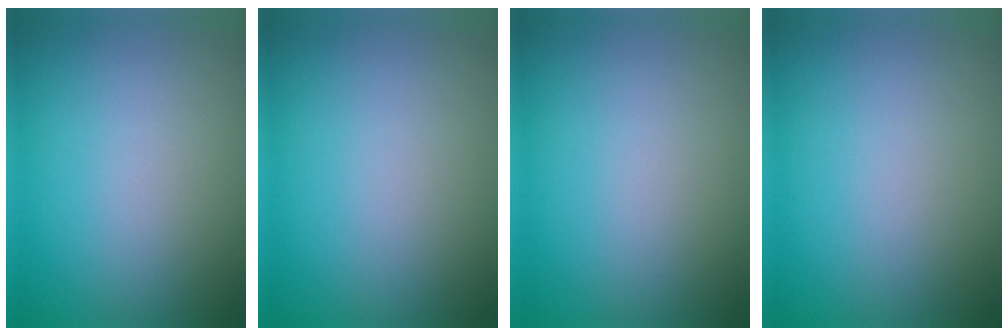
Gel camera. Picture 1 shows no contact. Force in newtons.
{"total": 0.0}
{"total": 0.0}
{"total": 0.0}